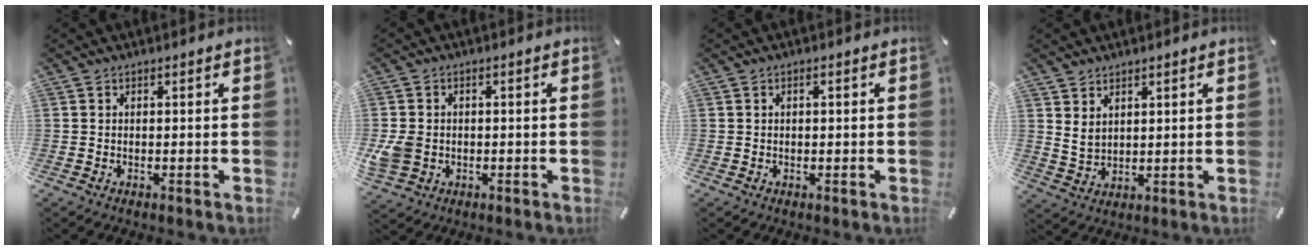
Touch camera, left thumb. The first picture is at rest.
{"total": 5.5, "force": [-0.8, 4.7, 2.7], "torque": [-0.068, 0.006, -0.012]}
{"total": 0.8, "force": [0.2, 0.5, 0.7], "torque": [-0.013, 0.003, 0.002]}
{"total": 4.1, "force": [2.8, 2.8, 1.1], "torque": [-0.029, -0.005, 0.055]}